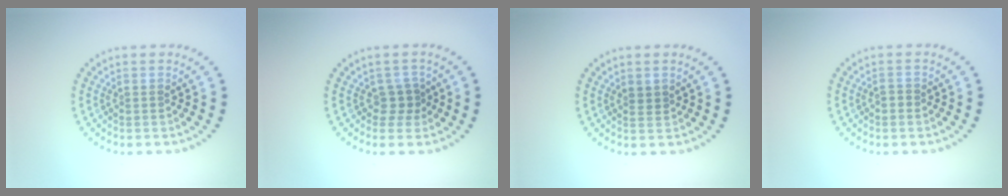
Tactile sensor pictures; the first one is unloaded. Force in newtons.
{"total": 1.8, "press": 1.5, "slide": 1.0}
{"total": 1.0, "press": 0.9, "slide": 0.5}
{"total": 0.9, "press": 0.8, "slide": 0.2}